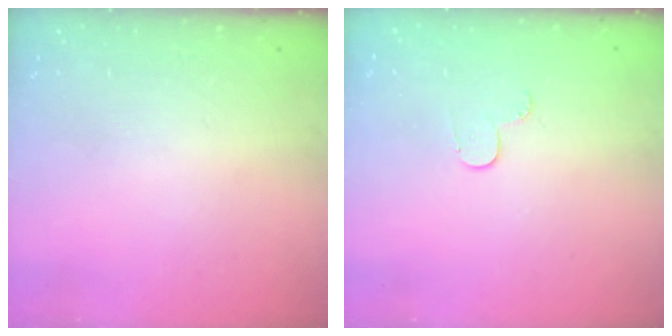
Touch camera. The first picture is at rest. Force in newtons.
{"total": 3.5, "press": 3.5, "slide": 0.4}